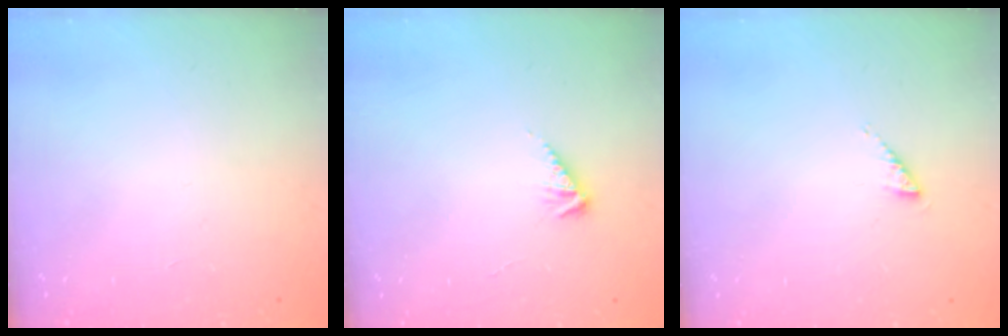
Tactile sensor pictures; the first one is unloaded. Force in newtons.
{"total": 3.3, "press": 3.3, "slide": 0.4}
{"total": 2.2, "press": 2.1, "slide": 0.4}